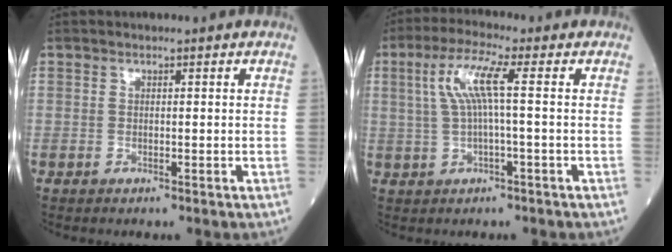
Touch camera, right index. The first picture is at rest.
{"total": 6.6, "force": [1.1, 0.1, 6.5], "torque": [-0.137, 0.019, 0.025]}